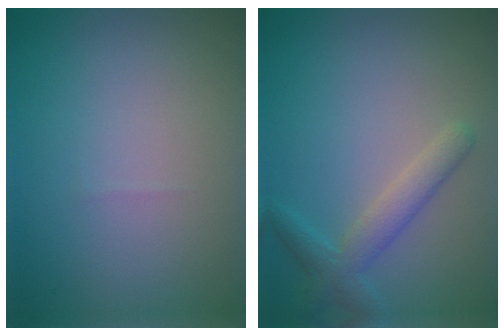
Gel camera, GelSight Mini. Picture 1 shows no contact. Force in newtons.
{"total": 2.9, "press": 2.9, "slide": 0.1}